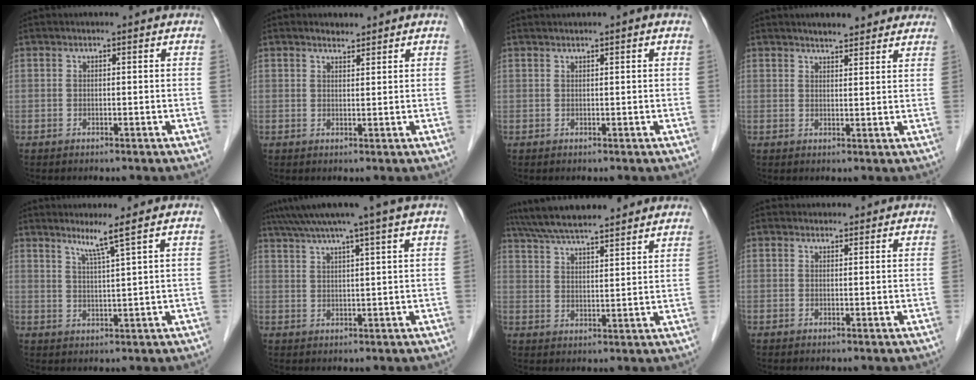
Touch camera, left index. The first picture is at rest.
{"total": 1.6, "force": [1.5, 0.5, 0.3], "torque": [-0.011, 0.001, 0.026]}
{"total": 1.1, "force": [0.7, -0.1, 0.8], "torque": [-0.018, 0.010, 0.017]}
{"total": 5.5, "force": [4.8, 1.3, 2.2], "torque": [-0.028, 0.018, 0.062]}
{"total": 4.0, "force": [2.7, -1.6, 2.4], "torque": [-0.046, -0.015, 0.055]}
{"total": 9.1, "force": [7.3, -2.2, 4.9], "torque": [-0.077, 0.017, 0.104]}
{"total": 18.0, "force": [15.8, 2.5, 8.3], "torque": [-0.143, 0.046, 0.237]}
{"total": 1.6, "force": [1.5, 0.6, -0.1], "torque": [-0.004, 0.010, 0.023]}